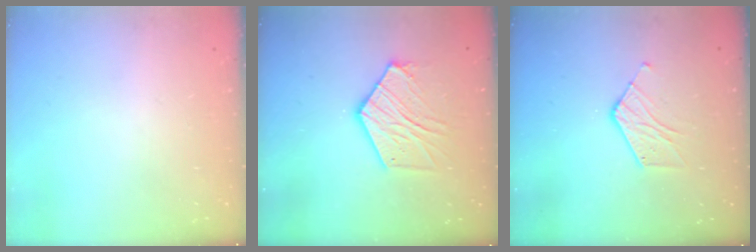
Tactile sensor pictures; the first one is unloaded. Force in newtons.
{"total": 11.8, "press": 11.8, "slide": 0.7}
{"total": 6.9, "press": 6.9, "slide": 0.3}